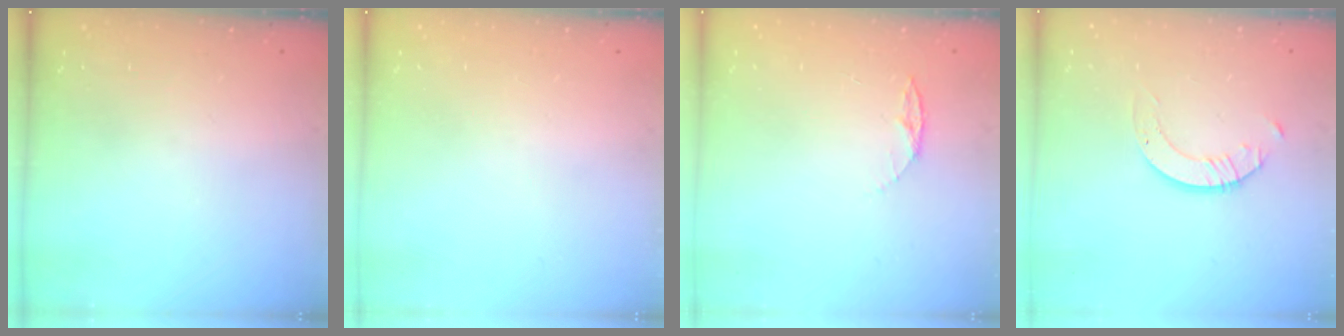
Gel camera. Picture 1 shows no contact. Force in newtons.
{"total": 0.0}
{"total": 4.4, "press": 4.4, "slide": 0.5}
{"total": 2.1, "press": 2.1, "slide": 0.2}